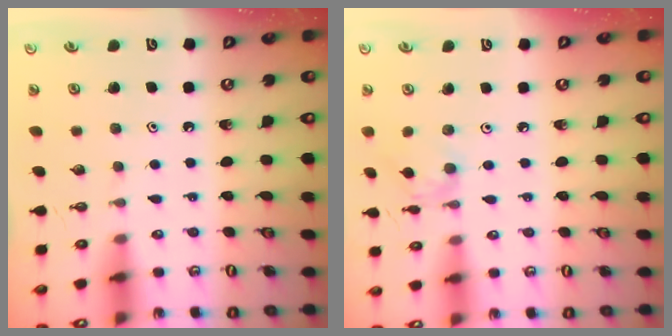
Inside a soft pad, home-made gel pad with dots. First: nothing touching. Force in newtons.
{"total": 2.9, "press": 2.9, "slide": 0.2}